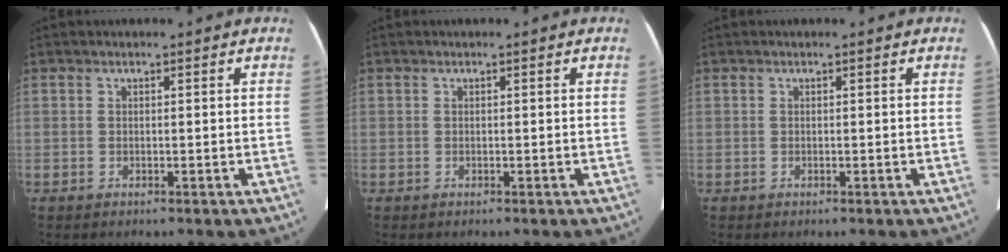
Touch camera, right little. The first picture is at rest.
{"total": 0.0}
{"total": 0.0}